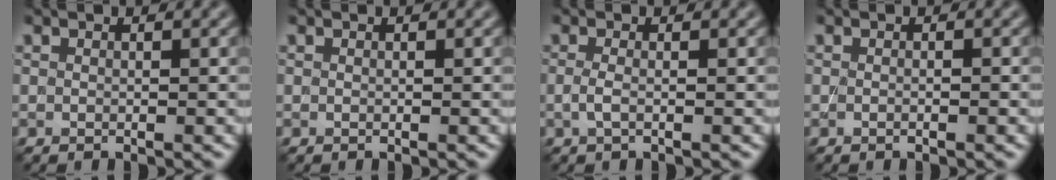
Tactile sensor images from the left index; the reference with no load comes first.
{"total": 0.0}
{"total": 1.0, "force": [-0.2, 0.3, 0.9], "torque": [-0.026, -0.004, -0.006]}
{"total": 1.3, "force": [0.2, 0.8, 1.0], "torque": [0.013, -0.004, -0.012]}